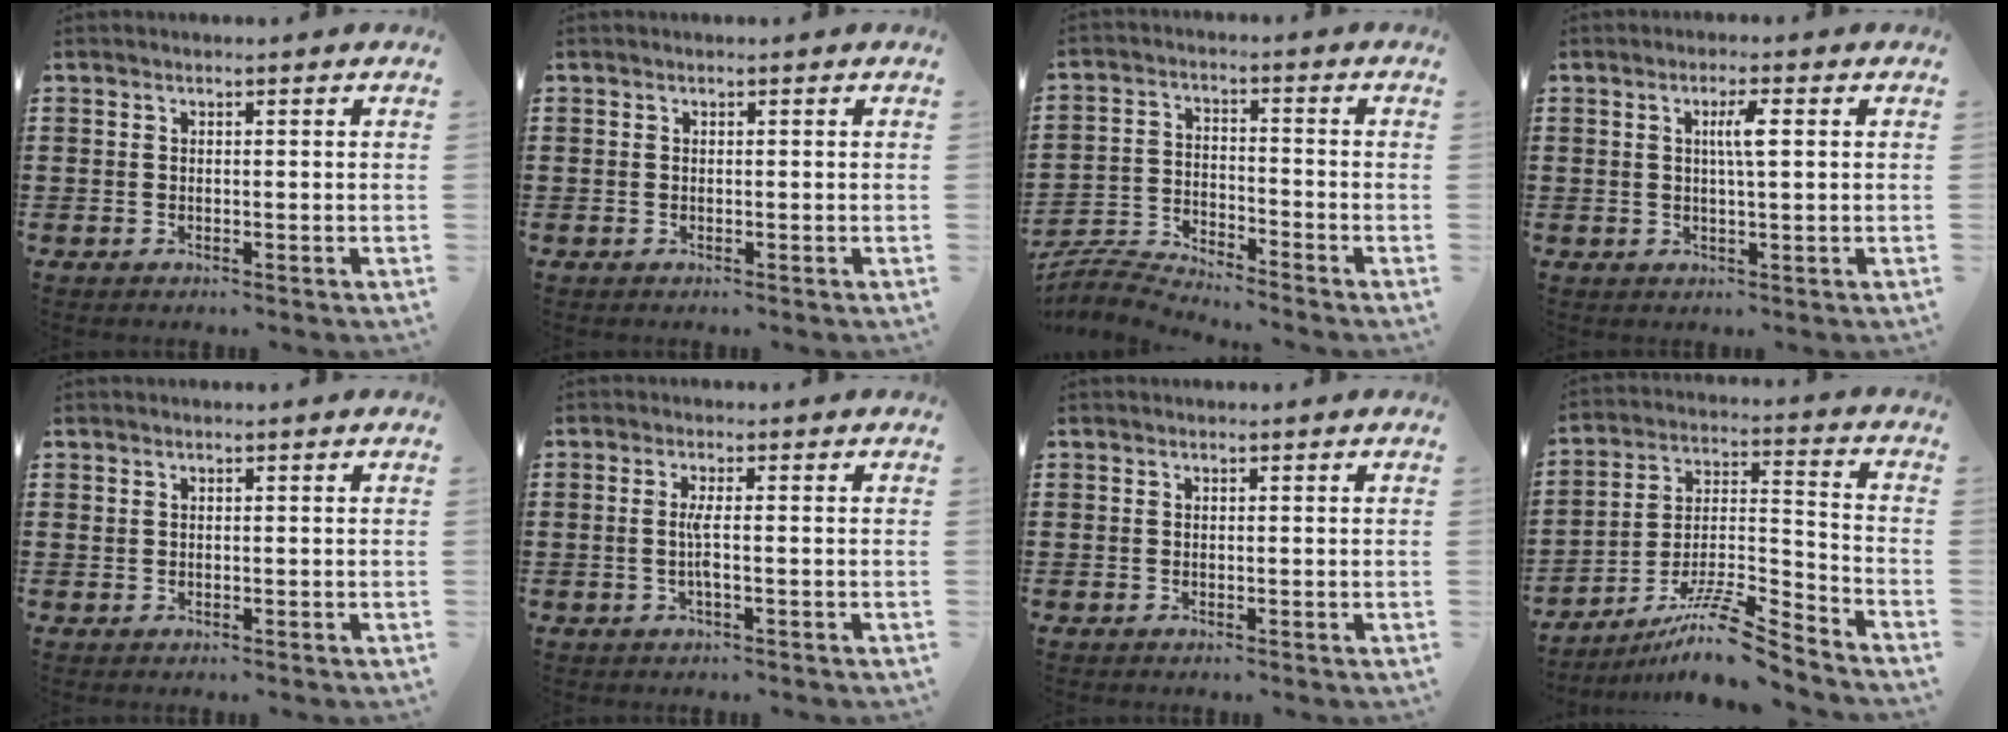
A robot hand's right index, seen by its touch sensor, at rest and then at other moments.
{"total": 0.0}
{"total": 4.3, "force": [-4.3, -0.1, 0.4], "torque": [-0.036, -0.011, -0.096]}
{"total": 3.3, "force": [0.7, 0.3, 3.2], "torque": [-0.063, 0.003, 0.008]}
{"total": 0.5, "force": [0.3, 0.4, 0.2], "torque": [-0.004, 0.002, 0.006]}
{"total": 2.6, "force": [-0.4, 0.0, 2.6], "torque": [-0.065, -0.009, -0.015]}
{"total": 0.0}
{"total": 11.8, "force": [-9.6, 1.4, 6.7], "torque": [-0.107, 0.024, -0.180]}